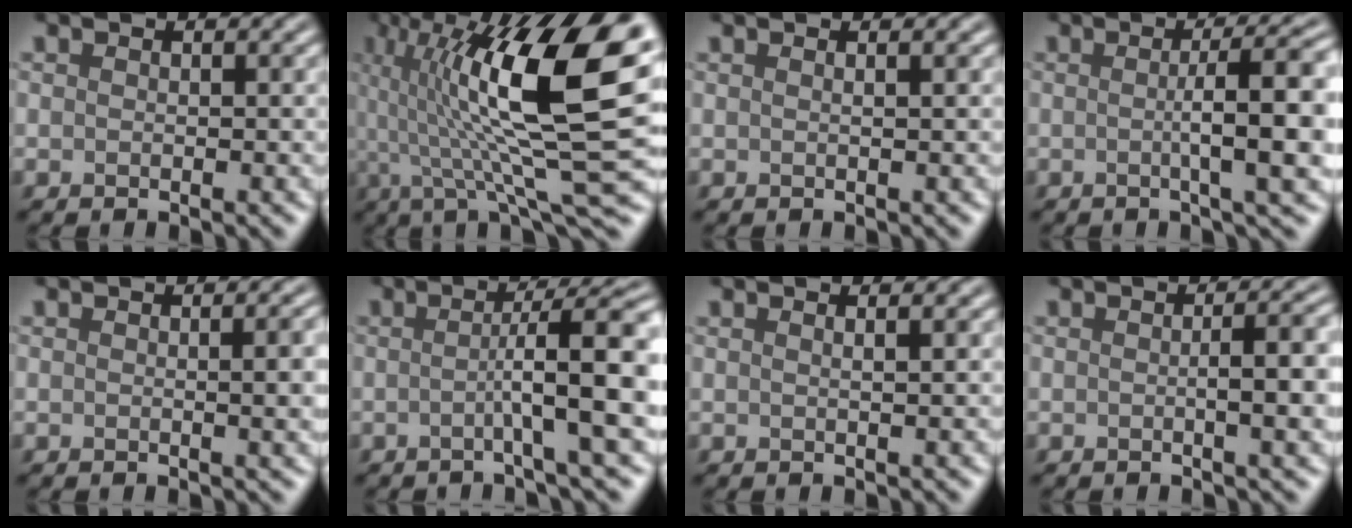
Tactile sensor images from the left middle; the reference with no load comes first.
{"total": 15.3, "force": [3.2, 3.7, 14.5], "torque": [-0.232, 0.012, 0.053]}
{"total": 0.8, "force": [0.4, 0.2, 0.7], "torque": [-0.006, 0.000, -0.002]}
{"total": 7.5, "force": [0.0, 1.5, 7.4], "torque": [-0.096, 0.011, 0.000]}
{"total": 2.7, "force": [0.1, 0.7, 2.7], "torque": [-0.027, 0.002, 0.000]}
{"total": 7.8, "force": [-0.4, 1.1, 7.7], "torque": [-0.103, 0.010, -0.012]}
{"total": 1.4, "force": [0.7, 0.5, 1.1], "torque": [-0.005, 0.005, -0.007]}
{"total": 4.4, "force": [-0.3, 1.1, 4.3], "torque": [-0.057, 0.006, -0.002]}